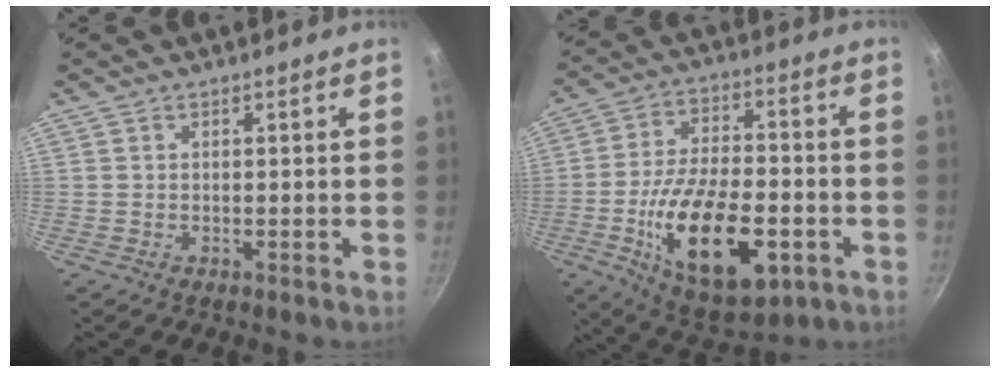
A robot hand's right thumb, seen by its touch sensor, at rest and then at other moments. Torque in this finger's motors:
{"motor_torque": [-0.18, 1.25, 1.82, -0.95, 0.47]}